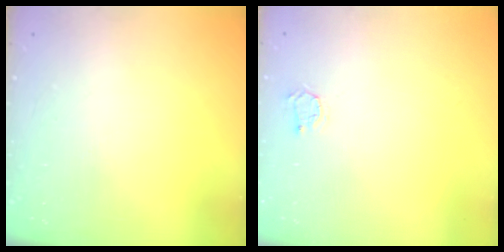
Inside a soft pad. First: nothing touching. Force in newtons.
{"total": 2.5, "press": 2.5, "slide": 0.3}